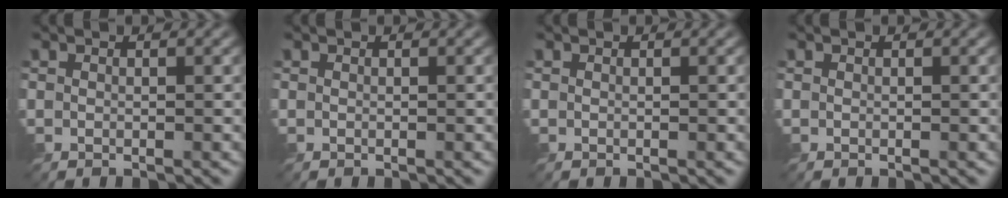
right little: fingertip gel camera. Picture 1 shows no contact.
{"total": 0.0}
{"total": 0.0}
{"total": 0.0}